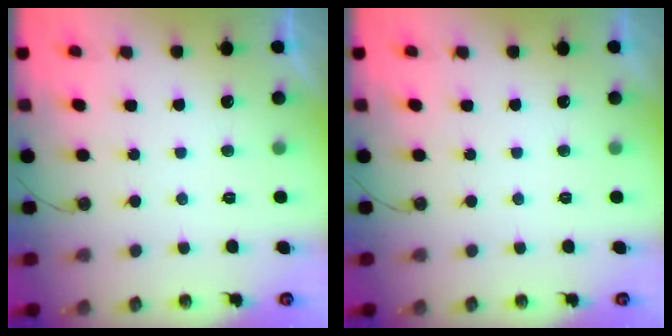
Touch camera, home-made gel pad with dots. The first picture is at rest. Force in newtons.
{"total": 0.0}